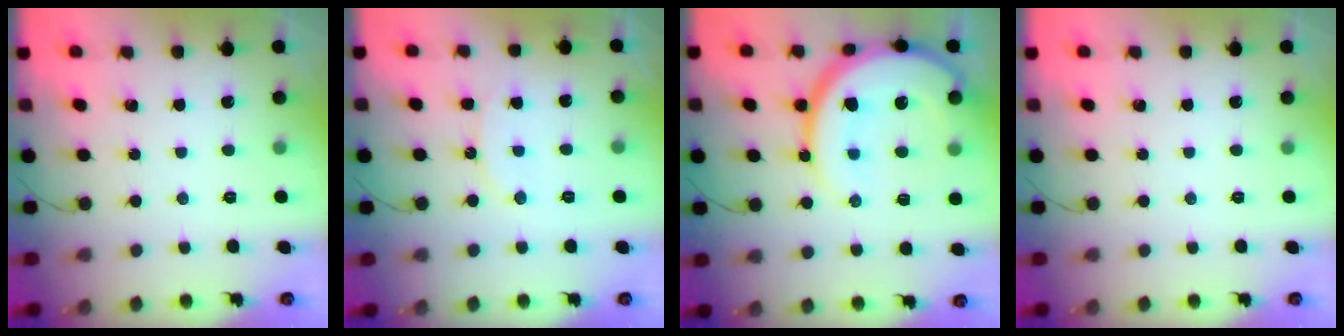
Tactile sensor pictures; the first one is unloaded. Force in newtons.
{"total": 8.9, "press": 8.8, "slide": 0.9}
{"total": 21.8, "press": 21.7, "slide": 2.0}
{"total": 0.0}